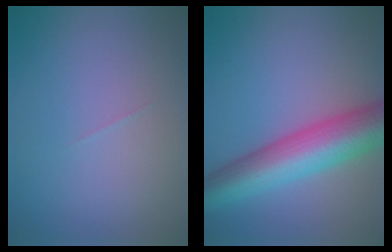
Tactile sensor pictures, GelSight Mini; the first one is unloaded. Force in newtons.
{"total": 9.0, "press": 9.0, "slide": 0.3}